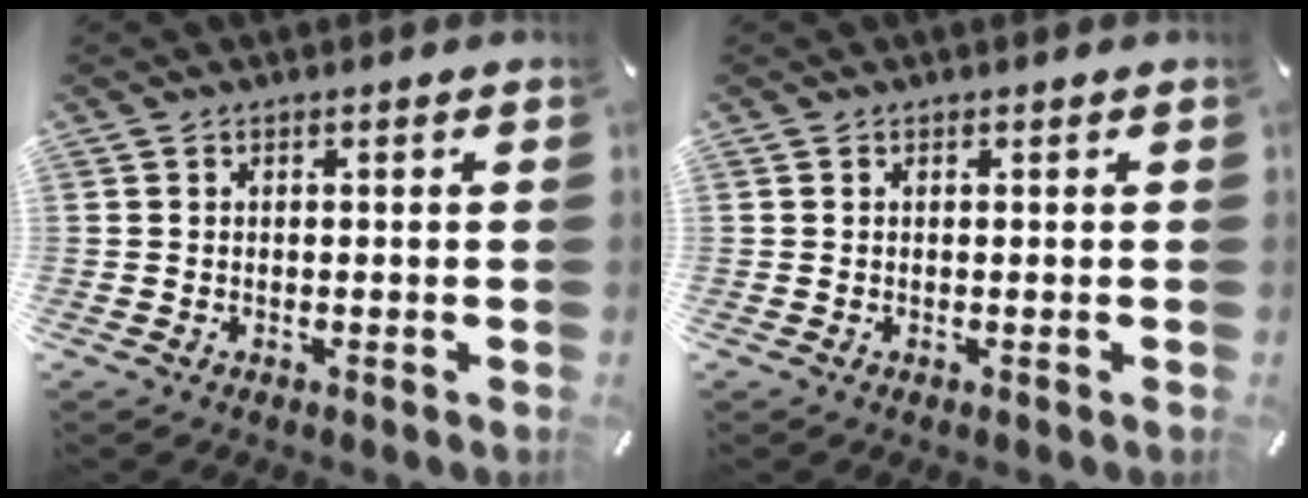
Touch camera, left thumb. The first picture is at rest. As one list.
[{"total": 0.0}]